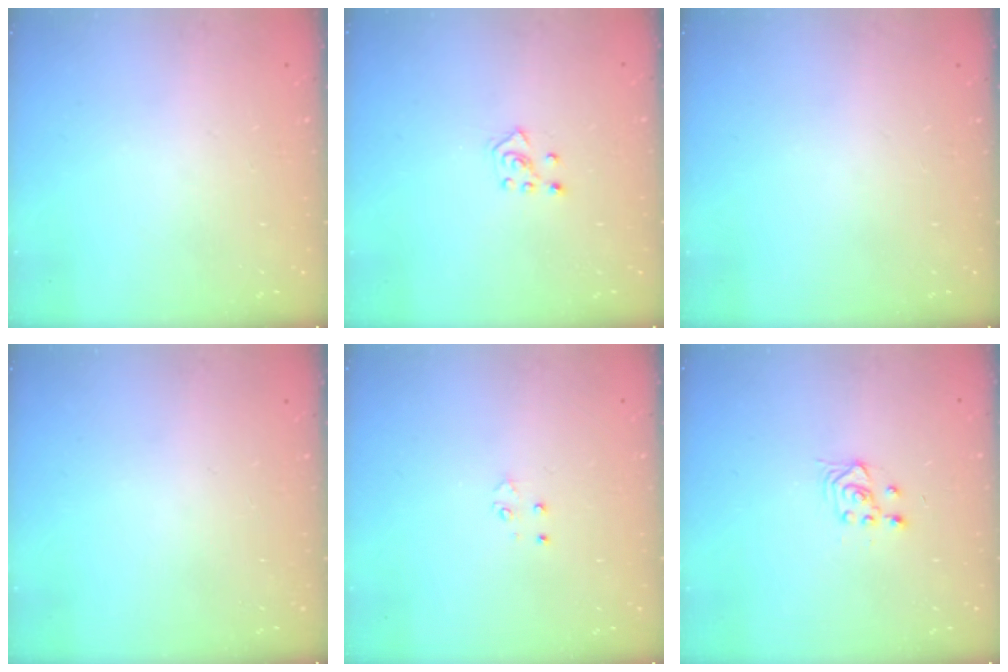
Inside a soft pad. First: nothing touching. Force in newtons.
{"total": 4.6, "press": 4.5, "slide": 0.8}
{"total": 0.0}
{"total": 0.0}
{"total": 3.1, "press": 3.1, "slide": 0.6}
{"total": 3.4, "press": 3.1, "slide": 1.4}